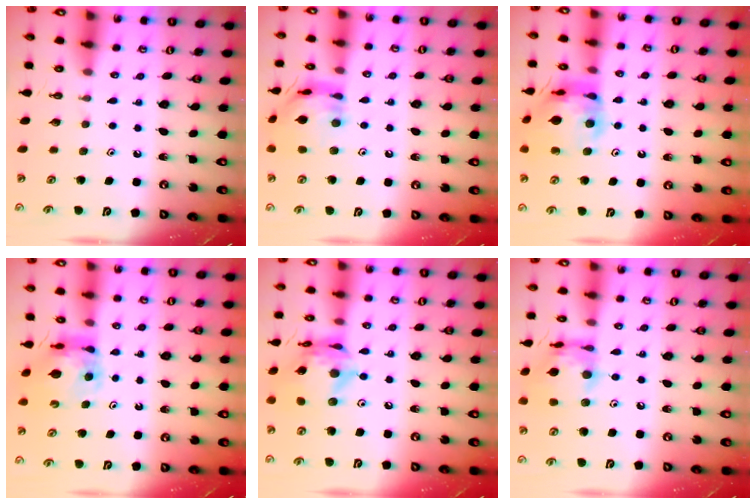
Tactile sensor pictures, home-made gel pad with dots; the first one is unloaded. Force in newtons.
{"total": 14.1, "press": 14.0, "slide": 1.4}
{"total": 14.8, "press": 14.7, "slide": 1.7}
{"total": 9.7, "press": 9.6, "slide": 1.2}
{"total": 14.8, "press": 14.7, "slide": 1.3}
{"total": 14.0, "press": 13.9, "slide": 1.2}